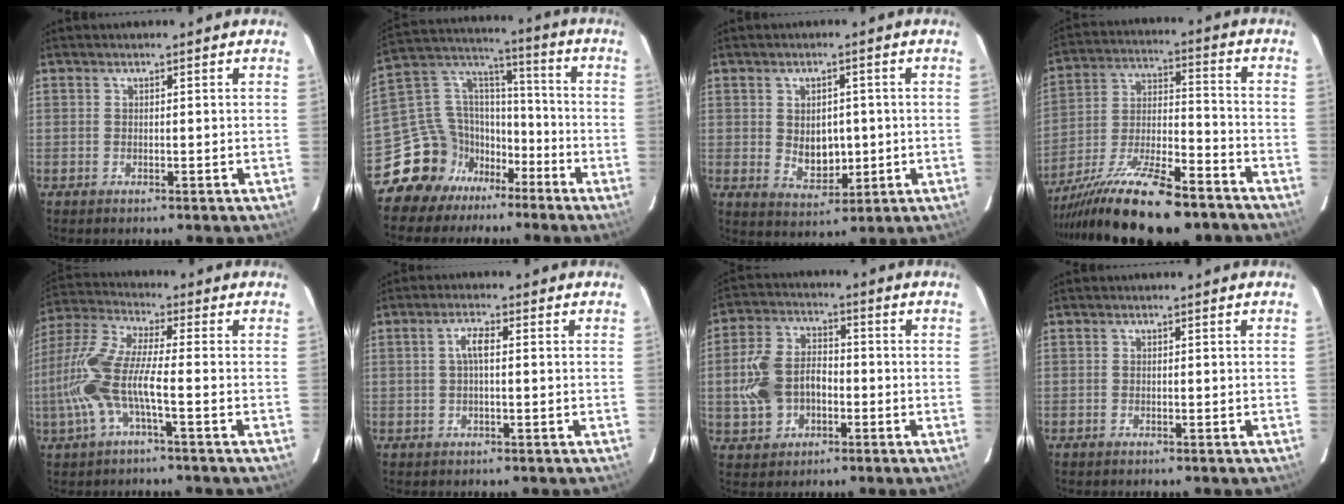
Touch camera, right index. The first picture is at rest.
{"total": 14.1, "force": [-9.8, 9.7, 2.7], "torque": [-0.071, 0.068, -0.164]}
{"total": 6.6, "force": [-0.1, 4.8, 4.6], "torque": [-0.076, -0.004, 0.013]}
{"total": 23.1, "force": [-17.3, 6.3, 14.0], "torque": [-0.269, -0.036, -0.281]}
{"total": 12.5, "force": [-3.4, 2.3, 11.8], "torque": [-0.254, 0.000, -0.069]}
{"total": 2.7, "force": [0.1, 0.7, 2.6], "torque": [-0.053, 0.009, 0.001]}
{"total": 10.6, "force": [-2.5, 7.8, 6.8], "torque": [-0.156, 0.018, -0.038]}
{"total": 0.6, "force": [-0.5, 0.3, 0.0], "torque": [-0.003, 0.002, -0.012]}